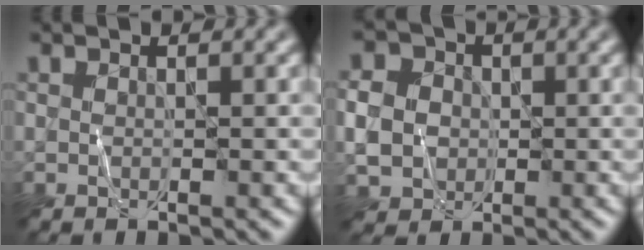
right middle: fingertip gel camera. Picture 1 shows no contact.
{"total": 3.9, "force": [-0.2, 3.5, 1.8], "torque": [-0.038, 0.004, -0.008]}